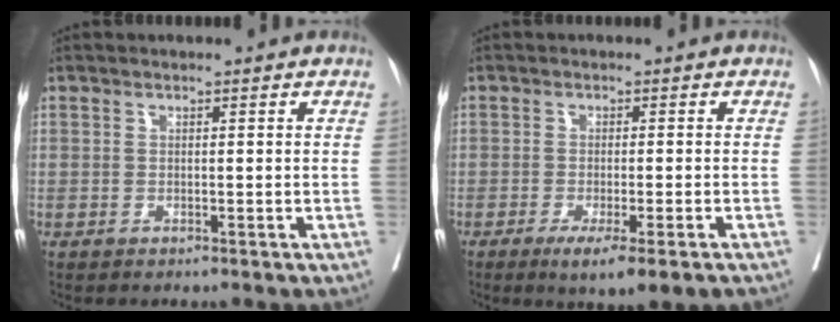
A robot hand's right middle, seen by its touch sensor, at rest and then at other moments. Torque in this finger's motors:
{"motor_torque": [0.75, -0.59, 0.20, 0.07]}